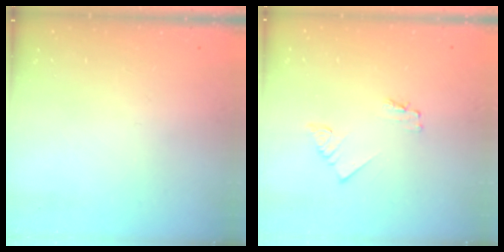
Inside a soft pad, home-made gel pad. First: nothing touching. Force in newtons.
{"total": 1.8, "press": 1.7, "slide": 0.2}